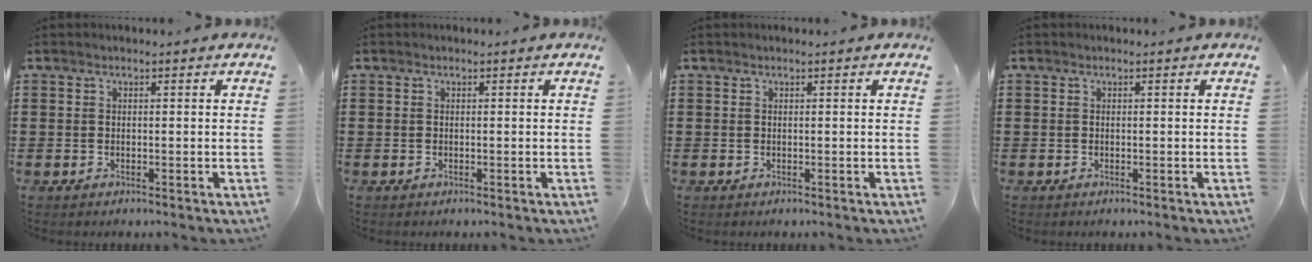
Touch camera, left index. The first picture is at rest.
{"total": 0.0}
{"total": 0.0}
{"total": 0.0}